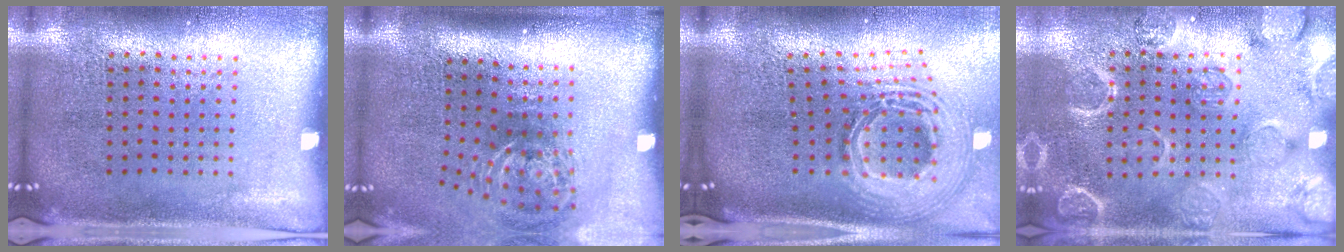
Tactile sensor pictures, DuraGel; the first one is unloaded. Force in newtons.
{"total": 2.1, "press": 1.3, "slide": 1.6}
{"total": 3.0, "press": 2.0, "slide": 2.2}
{"total": 2.3, "press": 2.3, "slide": 0.4}